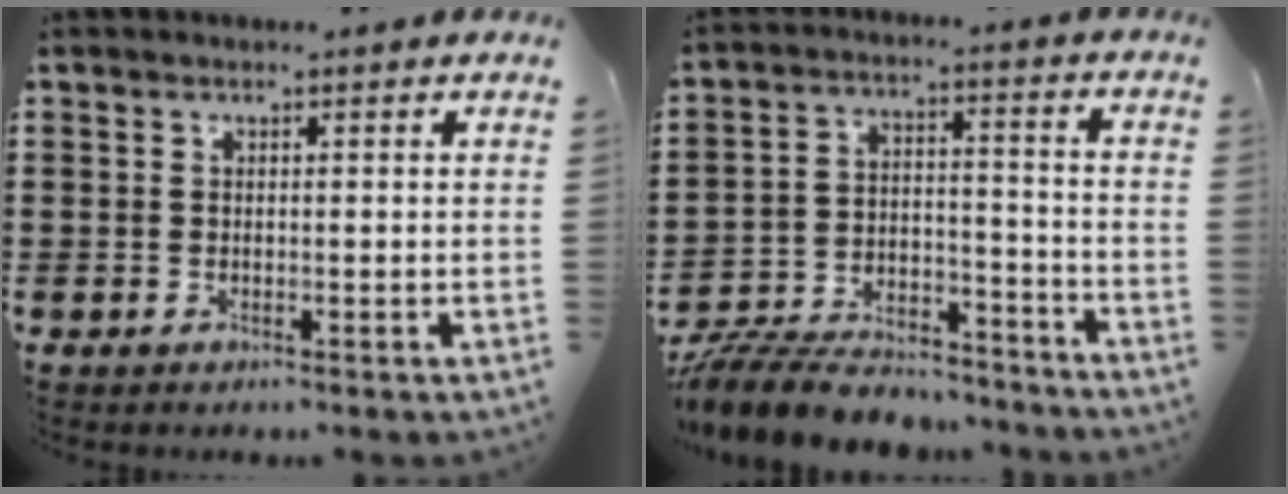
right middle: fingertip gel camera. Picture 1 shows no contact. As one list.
[{"total": 9.3, "force": [-8.8, 2.0, 2.2], "torque": [-0.045, 0.021, -0.171]}]